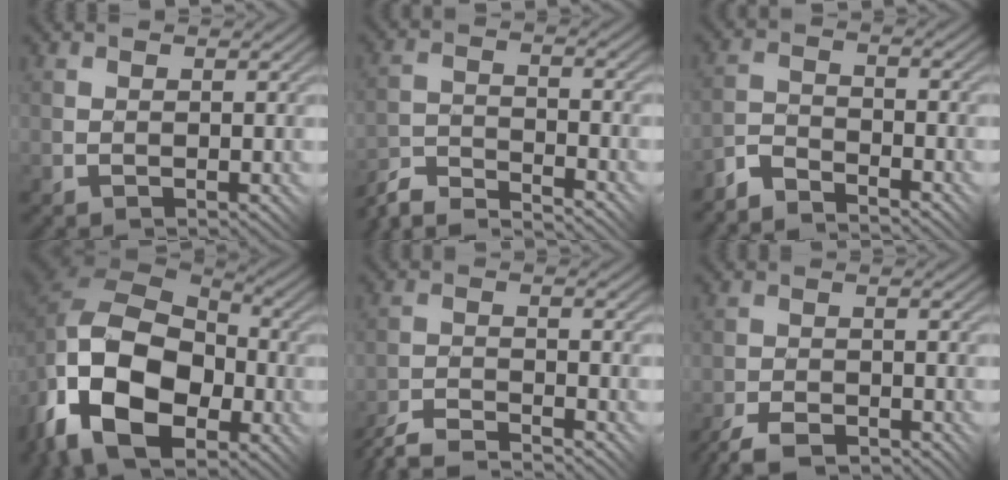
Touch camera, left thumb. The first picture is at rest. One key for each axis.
{"total": 6.9, "fx": -6.8, "fy": 0.2, "fz": 1.2, "tx": -0.026, "ty": 0.004, "tz": -0.138}
{"total": 4.5, "fx": -4.3, "fy": 0.5, "fz": 0.9, "tx": -0.019, "ty": 0.002, "tz": -0.100}
{"total": 17.4, "fx": -7.1, "fy": 11.8, "fz": 10.7, "tx": -0.234, "ty": -0.029, "tz": -0.120}
{"total": 7.3, "fx": -7.1, "fy": 0.2, "fz": 1.7, "tx": -0.034, "ty": 0.002, "tz": -0.134}
{"total": 5.3, "fx": -4.4, "fy": 1.4, "fz": 2.5, "tx": -0.047, "ty": -0.001, "tz": -0.087}